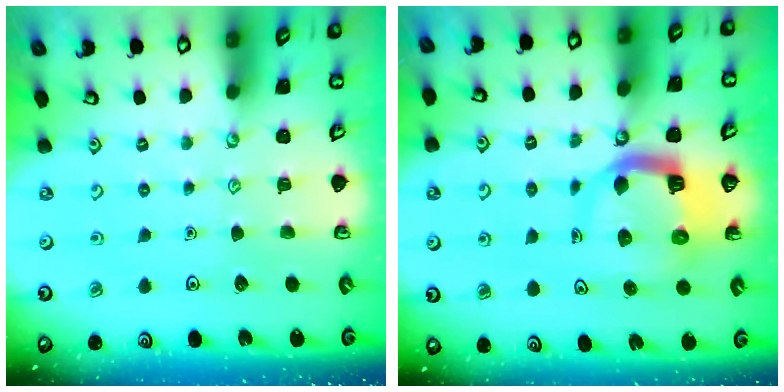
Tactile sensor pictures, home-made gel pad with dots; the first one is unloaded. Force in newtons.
{"total": 9.4, "press": 9.3, "slide": 1.3}